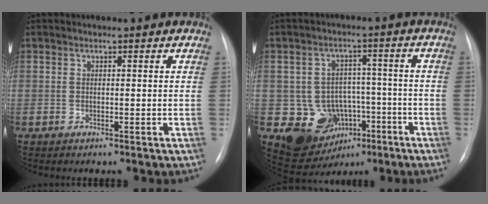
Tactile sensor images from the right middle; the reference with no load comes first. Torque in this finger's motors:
{"motor_torque": [0.65, -0.62, 0.18, 0.04]}